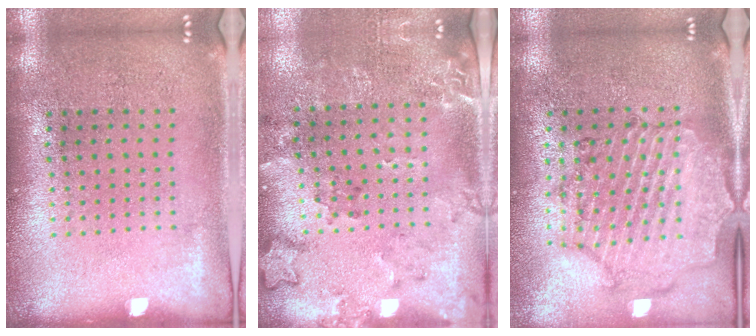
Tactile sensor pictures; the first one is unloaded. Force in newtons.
{"total": 1.9, "press": 1.5, "slide": 1.1}
{"total": 1.6, "press": 1.6, "slide": 0.4}